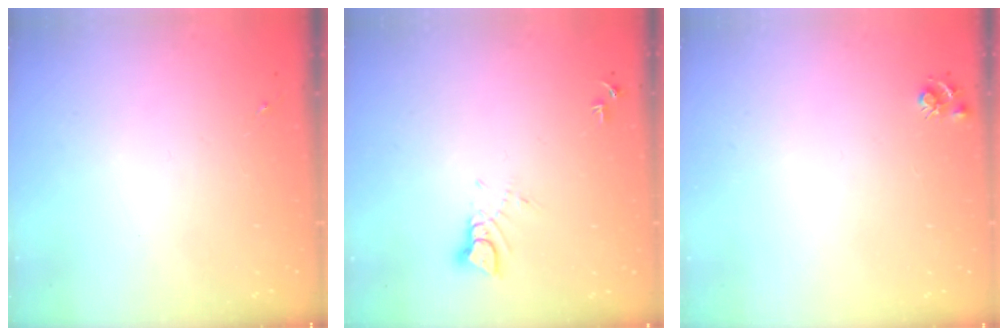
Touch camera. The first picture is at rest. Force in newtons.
{"total": 3.8, "press": 3.8, "slide": 0.2}
{"total": 4.8, "press": 4.7, "slide": 0.7}